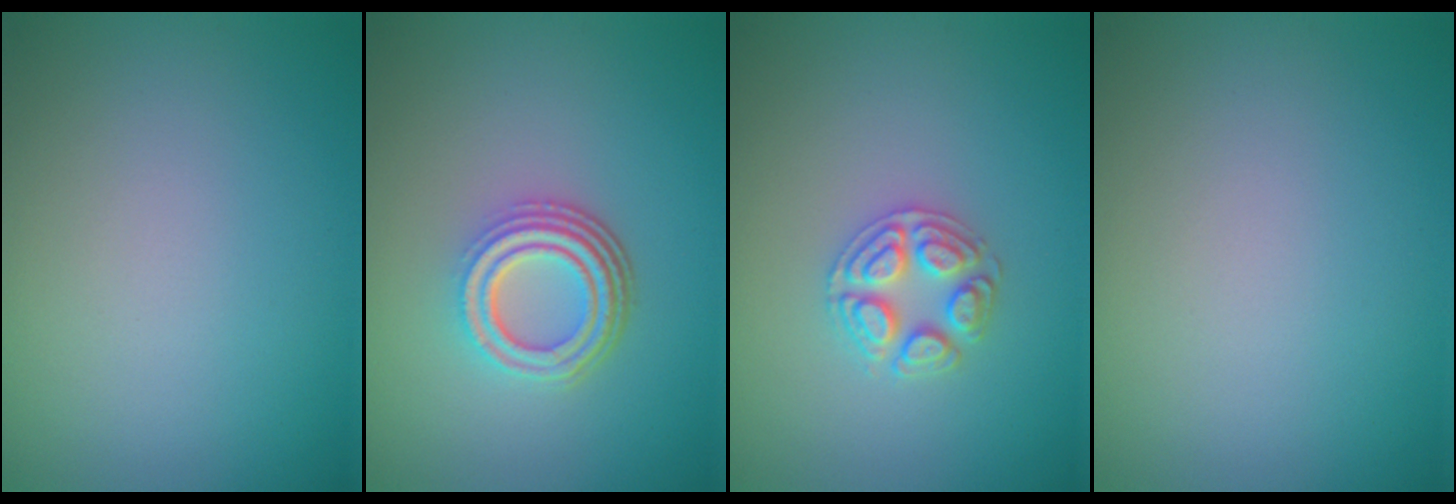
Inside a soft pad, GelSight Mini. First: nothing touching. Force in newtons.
{"total": 4.6, "press": 3.3, "slide": 3.2}
{"total": 2.6, "press": 2.6, "slide": 0.2}
{"total": 0.0}